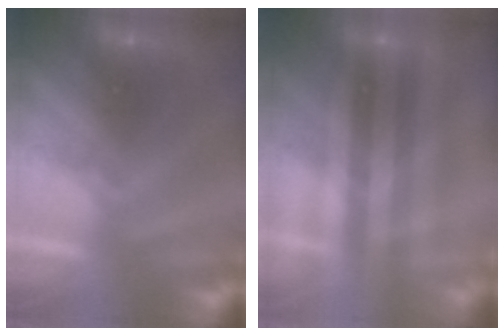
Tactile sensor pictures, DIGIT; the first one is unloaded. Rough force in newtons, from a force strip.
{"total": 1.9}